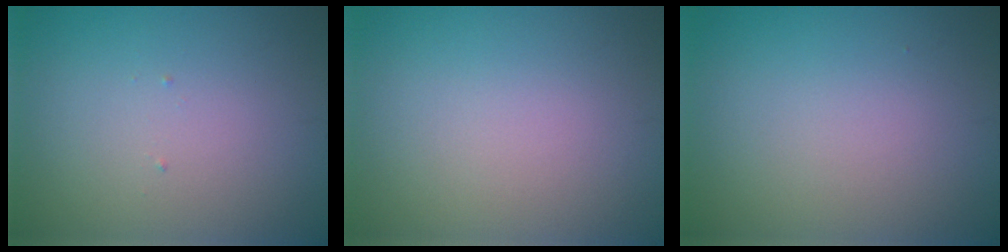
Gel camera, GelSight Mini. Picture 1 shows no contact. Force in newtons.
{"total": 0.0}
{"total": 0.0}